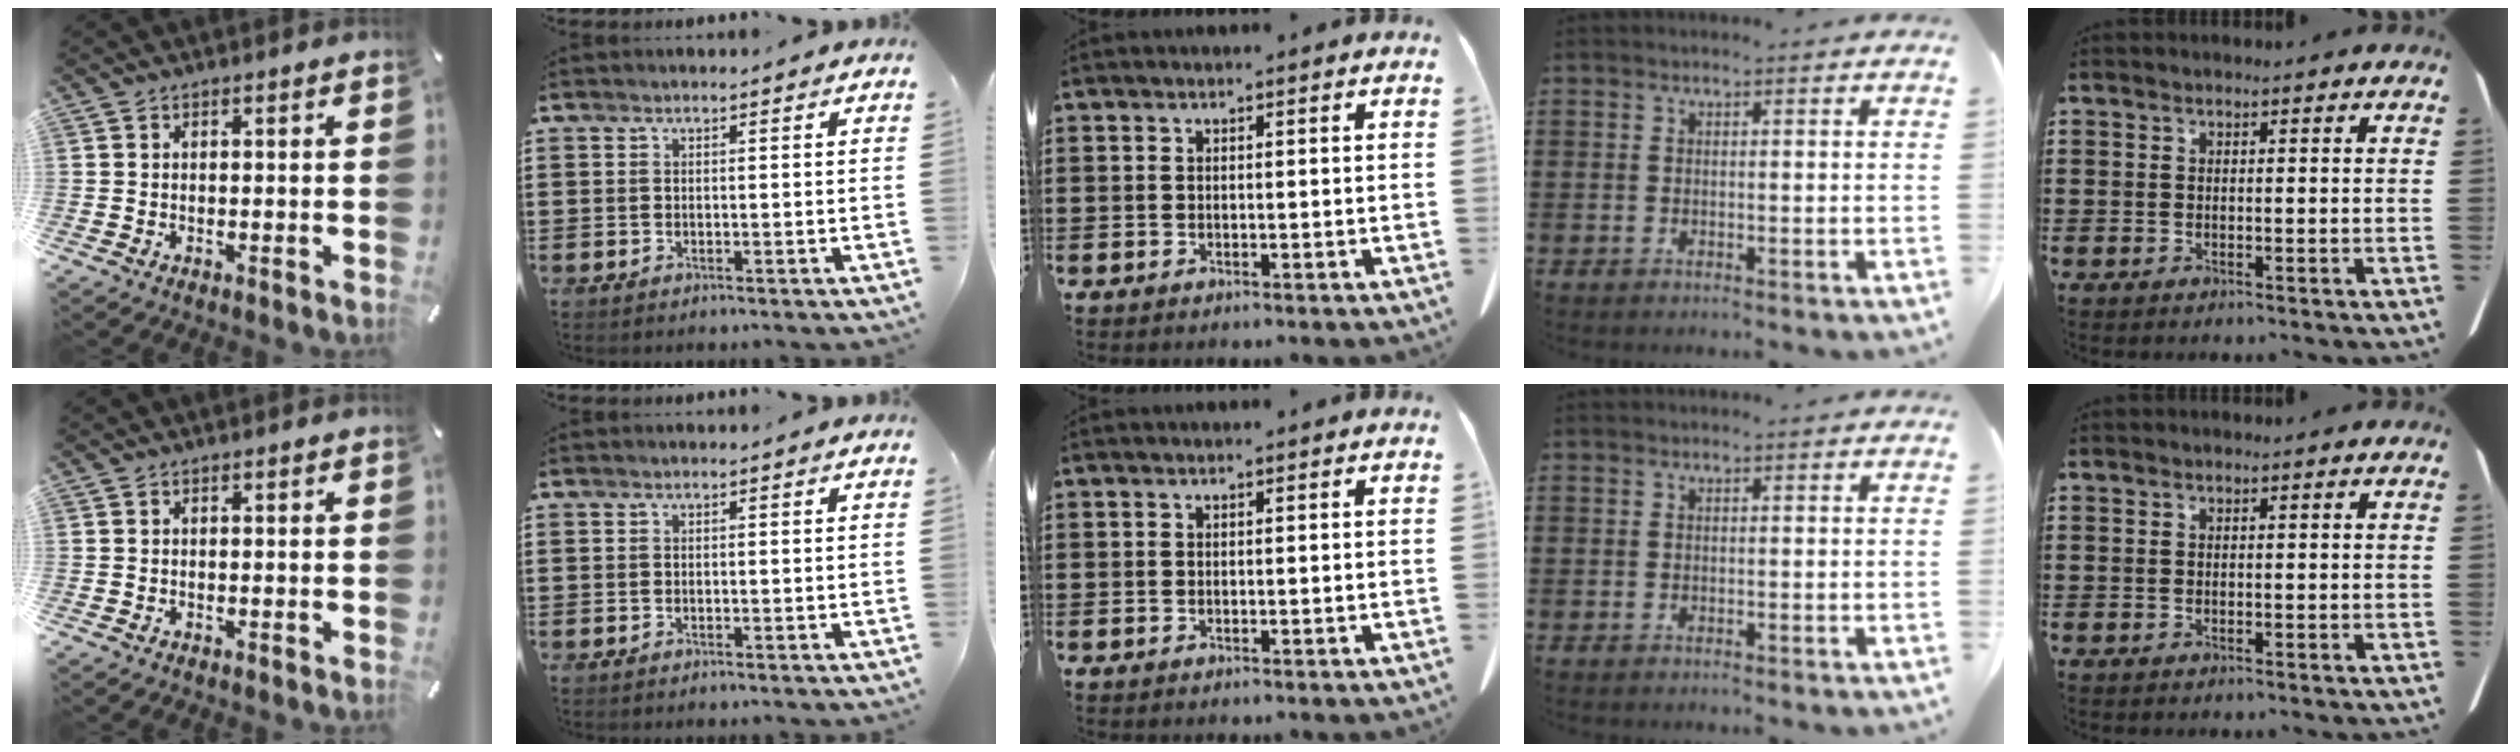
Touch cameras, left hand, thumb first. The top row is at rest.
{}